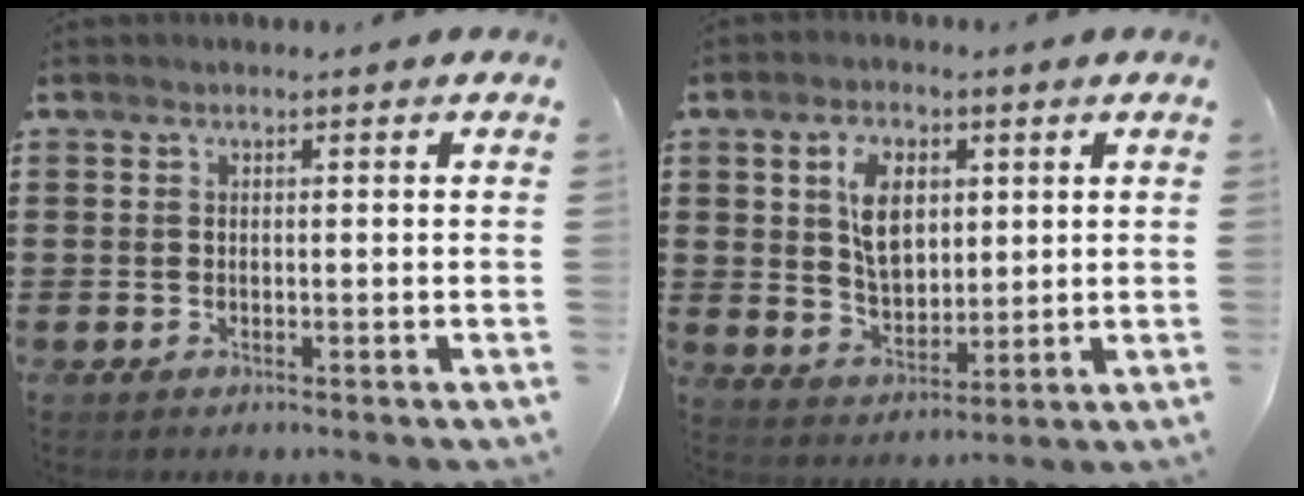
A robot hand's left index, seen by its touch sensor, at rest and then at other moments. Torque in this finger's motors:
{"motor_torque": [0.82, -0.05, 0.34, 0.14]}